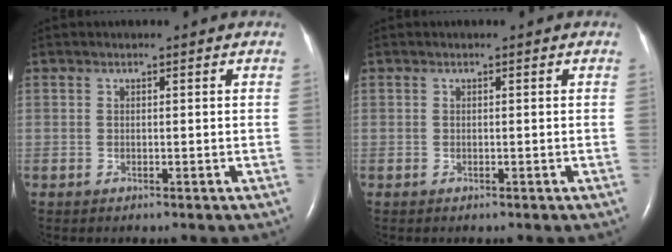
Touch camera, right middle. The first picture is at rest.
{"total": 0.0}